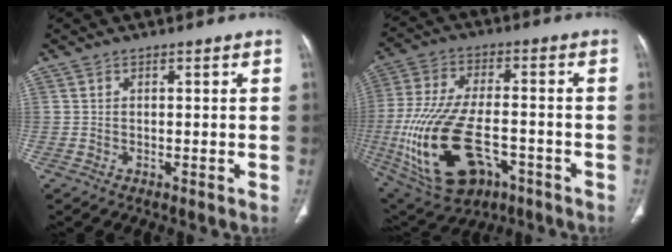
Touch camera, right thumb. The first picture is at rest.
{"total": 22.9, "force": [-7.2, 12.4, 17.9], "torque": [-0.386, 0.009, -0.105]}